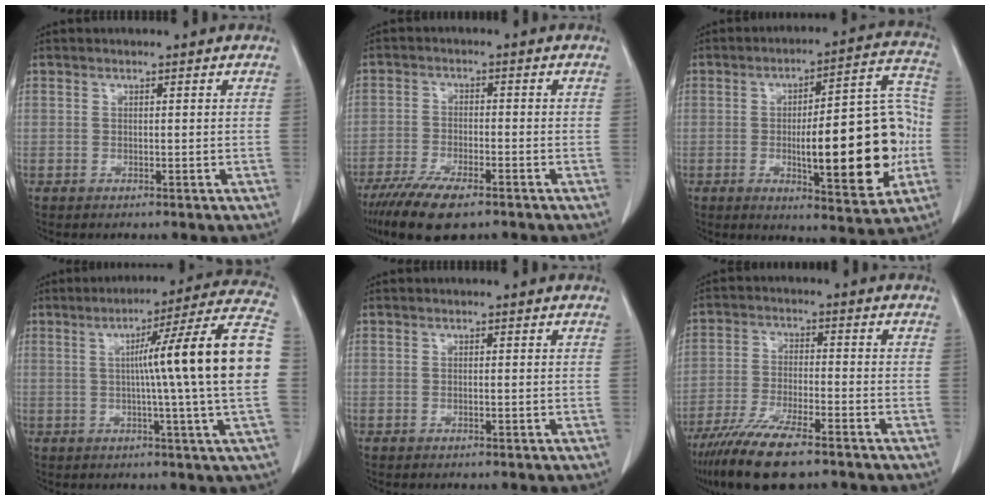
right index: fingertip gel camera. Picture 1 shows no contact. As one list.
[{"total": 8.9, "force": [-6.3, 2.4, 5.7], "torque": [-0.101, -0.016, -0.107]}, {"total": 19.6, "force": [-3.0, 4.9, 18.7], "torque": [-0.247, 0.023, -0.035]}, {"total": 18.3, "force": [1.0, -2.3, 18.2], "torque": [-0.237, 0.014, -0.002]}, {"total": 0.0}, {"total": 11.3, "force": [-8.3, 2.1, 7.4], "torque": [-0.137, -0.027, -0.145]}]